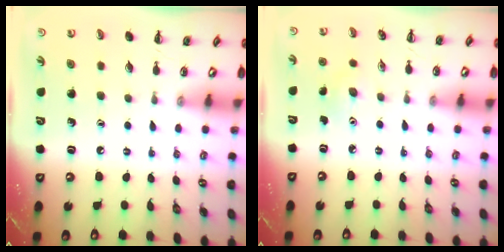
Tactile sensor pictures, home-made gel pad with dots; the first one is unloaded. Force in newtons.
{"total": 3.0, "press": 2.8, "slide": 0.8}